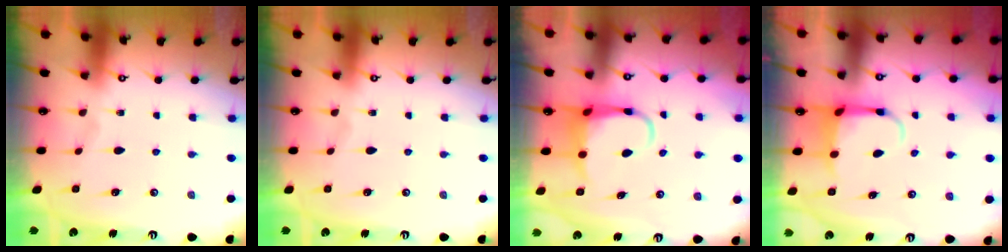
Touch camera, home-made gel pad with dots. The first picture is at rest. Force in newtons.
{"total": 0.0}
{"total": 6.1, "press": 6.0, "slide": 0.9}
{"total": 6.1, "press": 6.0, "slide": 1.3}